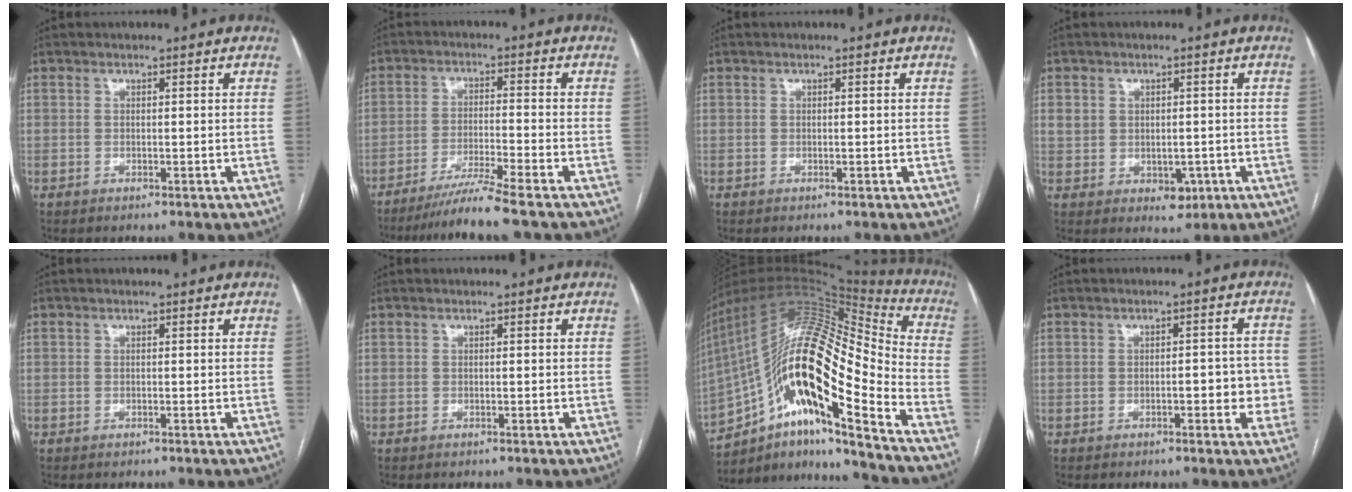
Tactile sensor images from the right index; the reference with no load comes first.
{"total": 7.0, "force": [-5.8, -1.8, 3.6], "torque": [-0.059, -0.028, -0.104]}
{"total": 0.0}
{"total": 5.2, "force": [-0.4, 4.1, 3.2], "torque": [-0.042, 0.007, 0.009]}
{"total": 0.0}
{"total": 0.0}
{"total": 25.5, "force": [-11.9, 5.4, 21.9], "torque": [-0.389, 0.020, -0.203]}
{"total": 4.5, "force": [-1.0, 2.0, 3.9], "torque": [-0.039, 0.015, -0.010]}